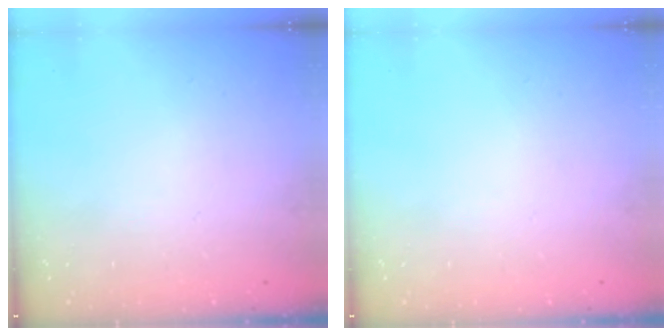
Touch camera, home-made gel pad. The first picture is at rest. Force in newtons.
{"total": 0.0}